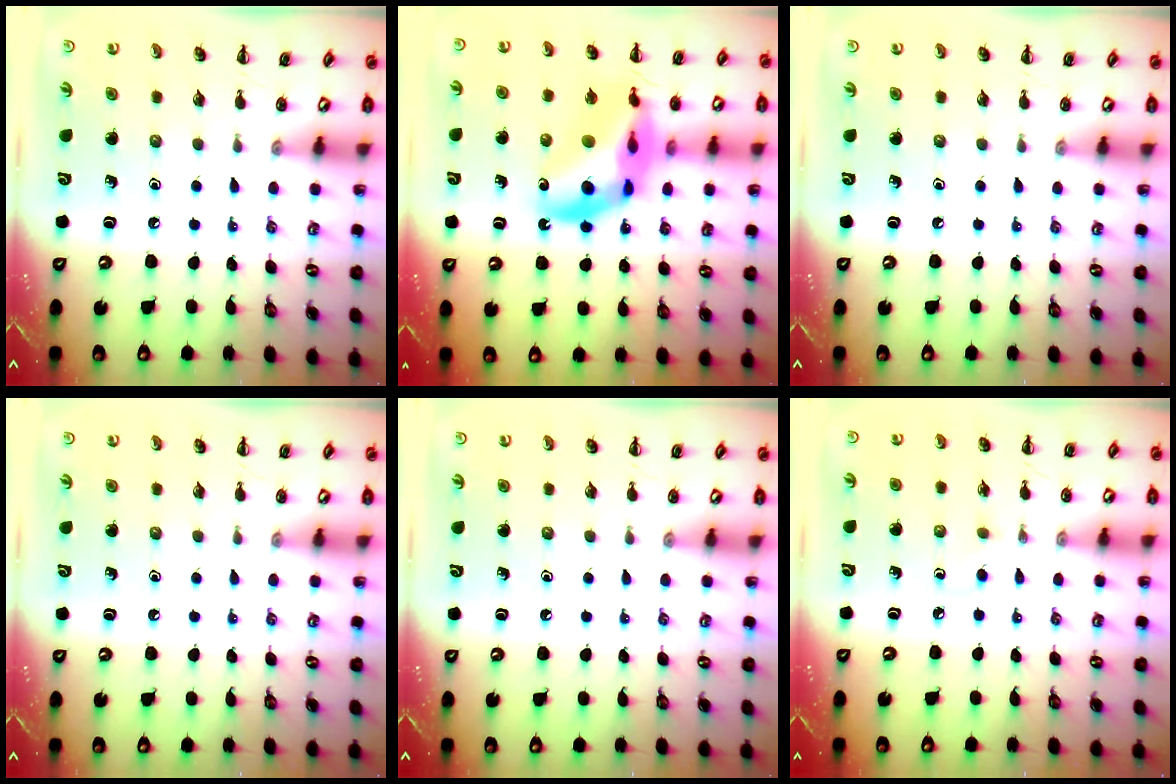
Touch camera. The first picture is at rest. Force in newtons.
{"total": 16.7, "press": 16.2, "slide": 4.1}
{"total": 0.0}
{"total": 0.0}
{"total": 0.0}
{"total": 2.4, "press": 2.1, "slide": 1.0}